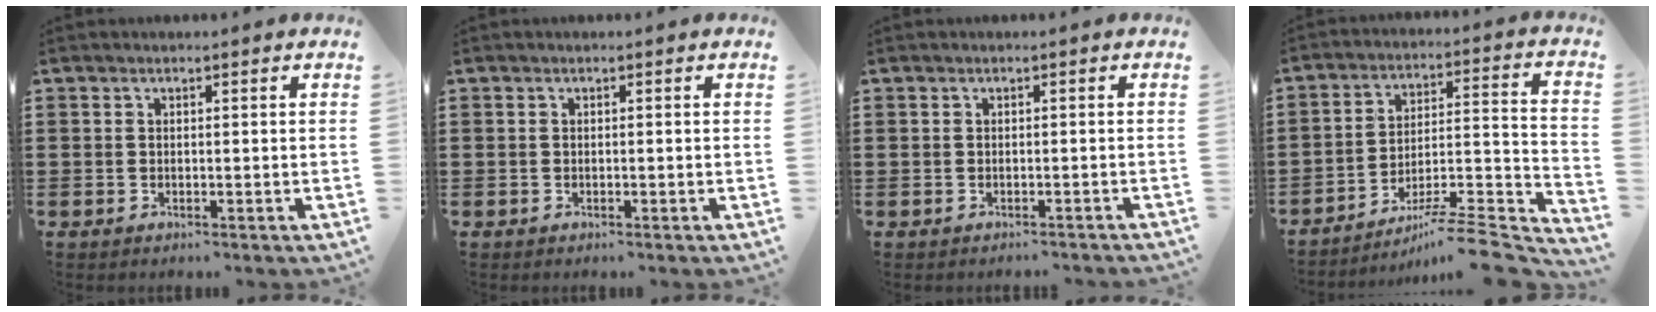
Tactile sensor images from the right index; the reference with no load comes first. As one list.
[{"total": 0.0}, {"total": 0.6, "force": [-0.6, 0.1, 0.0], "torque": [-0.001, 0.001, -0.013]}, {"total": 7.9, "force": [-6.5, 0.3, 4.5], "torque": [-0.065, -0.003, -0.129]}]